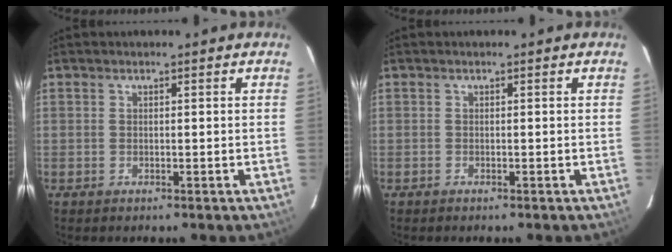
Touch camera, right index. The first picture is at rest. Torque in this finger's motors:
{"motor_torque": [0.00, 0.00, 0.00, -0.01]}